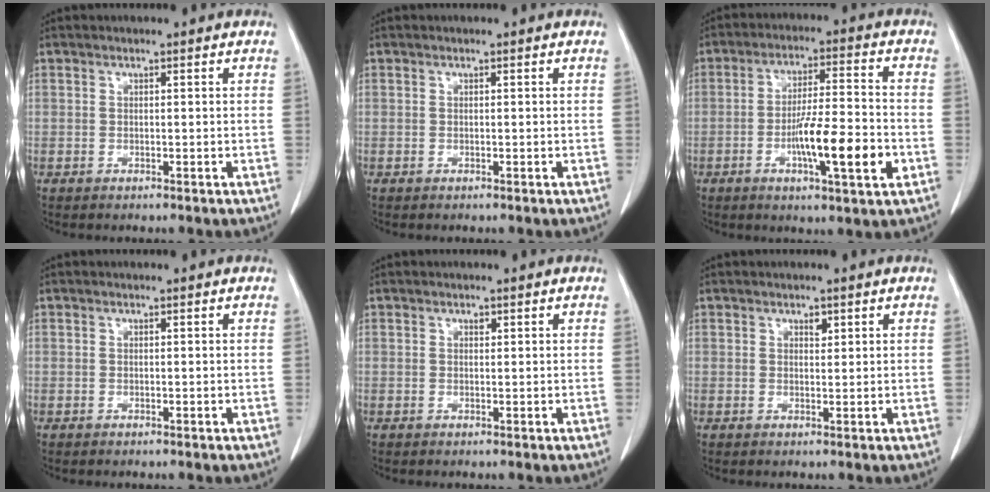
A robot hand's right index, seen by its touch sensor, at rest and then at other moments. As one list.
[{"total": 0.0}, {"total": 11.5, "force": [-3.6, 1.1, 10.9], "torque": [-0.182, -0.005, -0.060]}, {"total": 0.0}, {"total": 0.5, "force": [0.3, 0.3, 0.3], "torque": [-0.004, -0.001, 0.003]}, {"total": 1.1, "force": [0.7, 0.6, 0.6], "torque": [-0.006, -0.004, 0.009]}]